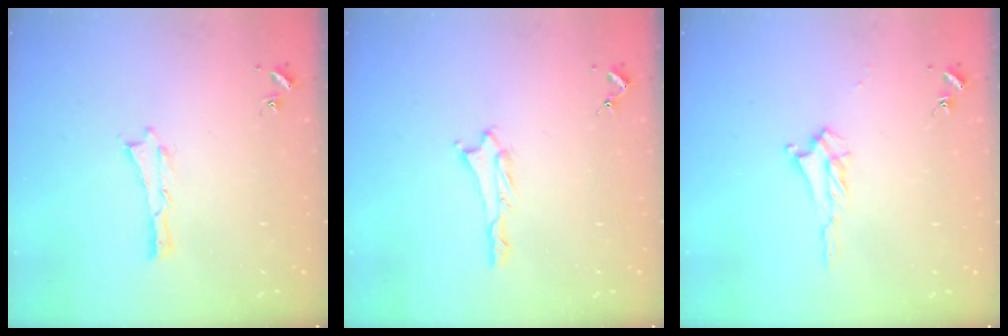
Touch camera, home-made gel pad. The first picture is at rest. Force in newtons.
{"total": 1.2, "press": 1.2, "slide": 0.1}
{"total": 2.4, "press": 2.4, "slide": 0.4}